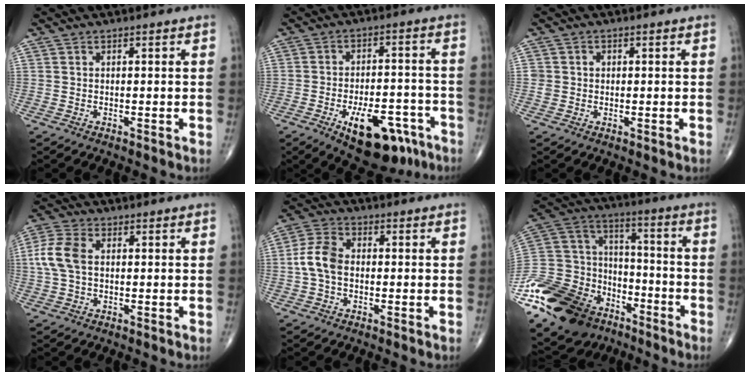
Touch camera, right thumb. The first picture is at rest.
{"total": 15.5, "force": [-8.0, 7.4, 11.0], "torque": [-0.134, 0.038, -0.107]}
{"total": 1.9, "force": [0.1, 1.9, 0.4], "torque": [0.003, 0.004, 0.003]}
{"total": 7.5, "force": [0.7, 4.7, 5.8], "torque": [-0.141, 0.016, 0.010]}
{"total": 7.1, "force": [-0.5, 4.8, 5.2], "torque": [-0.109, 0.021, -0.018]}
{"total": 29.9, "force": [-17.4, 18.8, 15.4], "torque": [-0.371, 0.052, -0.306]}